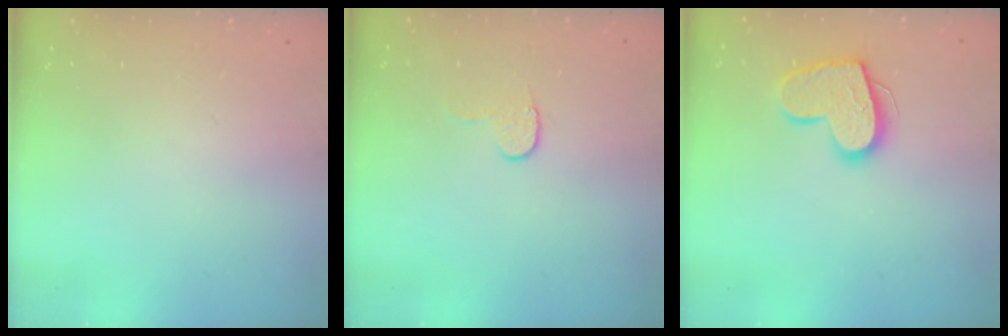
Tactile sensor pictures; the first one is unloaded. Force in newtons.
{"total": 5.7, "press": 5.7, "slide": 0.5}
{"total": 14.6, "press": 14.6, "slide": 1.1}